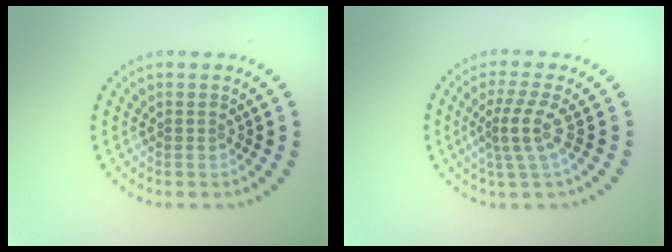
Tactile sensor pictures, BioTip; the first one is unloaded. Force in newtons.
{"total": 2.9, "press": 2.1, "slide": 2.0}